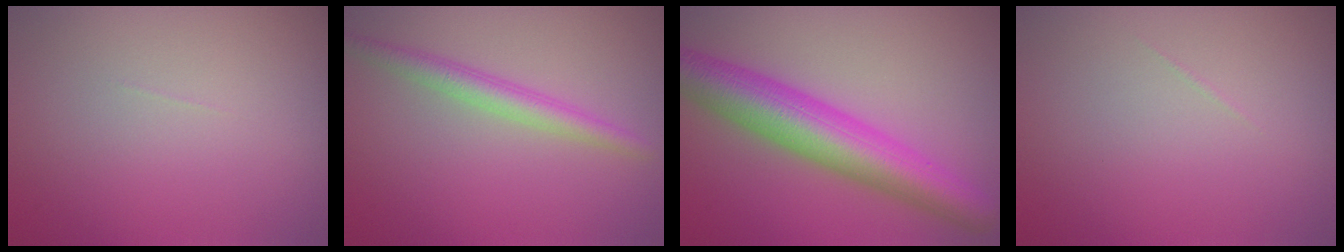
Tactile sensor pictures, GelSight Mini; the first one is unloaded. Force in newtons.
{"total": 2.6, "press": 2.6, "slide": 0.1}
{"total": 8.0, "press": 8.0, "slide": 0.1}
{"total": 0.0}